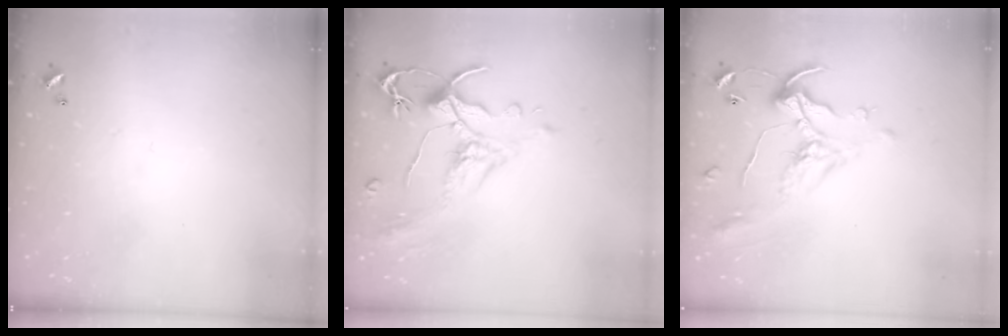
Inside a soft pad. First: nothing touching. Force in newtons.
{"total": 1.6, "press": 1.1, "slide": 1.2}
{"total": 1.1, "press": 0.8, "slide": 0.9}